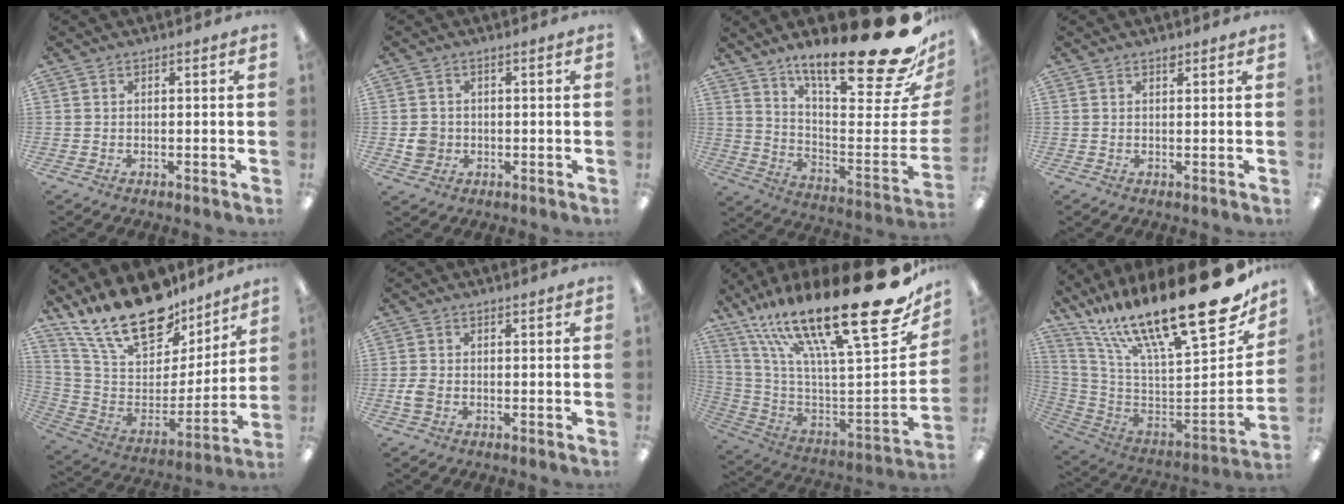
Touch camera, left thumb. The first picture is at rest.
{"total": 3.6, "force": [-0.3, 3.4, 1.1], "torque": [-0.003, 0.001, -0.007]}
{"total": 27.2, "force": [18.1, 5.3, 19.7], "torque": [-0.253, -0.146, 0.292]}
{"total": 1.2, "force": [1.0, 0.4, 0.5], "torque": [-0.003, -0.003, 0.017]}
{"total": 22.3, "force": [17.4, 9.2, 10.5], "torque": [-0.204, -0.119, 0.315]}
{"total": 2.6, "force": [-0.6, 1.7, 1.9], "torque": [-0.039, 0.002, -0.011]}
{"total": 29.9, "force": [19.2, 6.7, 22.0], "torque": [-0.334, -0.148, 0.318]}
{"total": 27.5, "force": [17.0, 7.9, 20.1], "torque": [-0.309, -0.134, 0.288]}